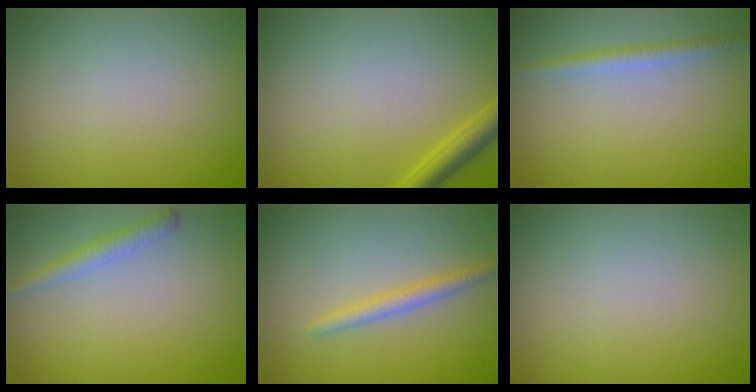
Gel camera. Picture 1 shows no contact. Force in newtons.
{"total": 2.3, "press": 2.2, "slide": 0.2}
{"total": 1.7, "press": 1.7, "slide": 0.1}
{"total": 1.7, "press": 1.7, "slide": 0.1}
{"total": 1.8, "press": 1.8, "slide": 0.0}
{"total": 0.0}